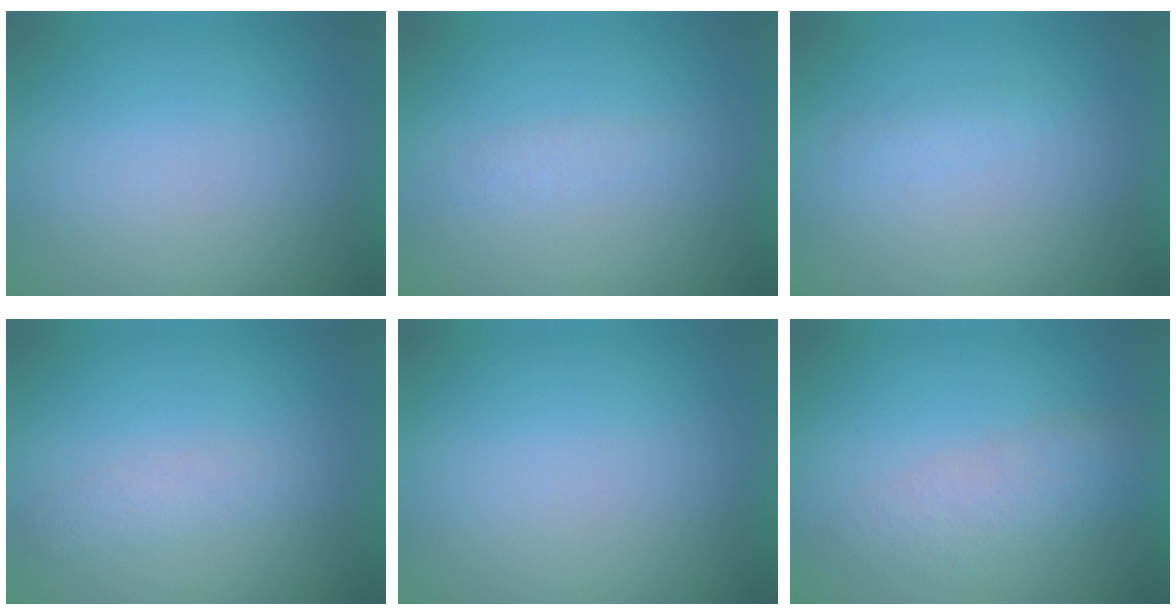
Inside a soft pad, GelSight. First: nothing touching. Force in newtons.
{"total": 1.4}
{"total": 1.3}
{"total": 1.8}
{"total": 3.0}
{"total": 3.4}